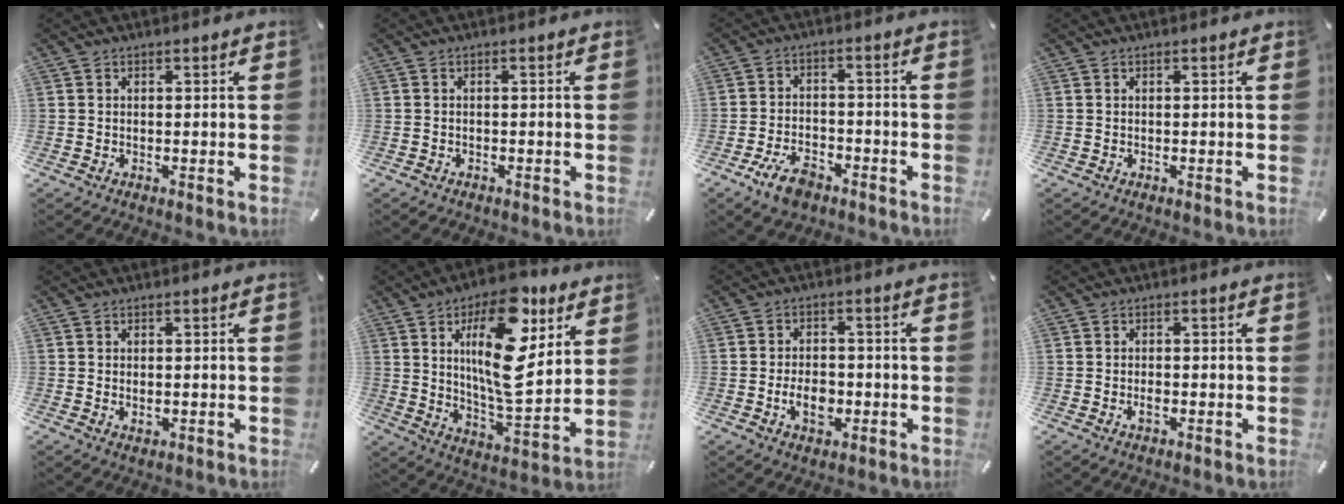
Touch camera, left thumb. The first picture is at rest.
{"total": 0.9, "force": [-0.8, 0.5, 0.2], "torque": [-0.005, 0.003, -0.017]}
{"total": 8.0, "force": [-4.8, 4.3, 4.6], "torque": [-0.092, 0.021, -0.087]}
{"total": 0.0}
{"total": 1.2, "force": [0.1, 0.9, 0.8], "torque": [-0.009, 0.000, 0.000]}
{"total": 20.1, "force": [7.6, 8.8, 16.4], "torque": [-0.294, -0.036, 0.115]}
{"total": 6.5, "force": [-1.8, 4.5, 4.4], "torque": [-0.086, 0.001, -0.033]}
{"total": 1.6, "force": [-0.5, 0.9, 1.2], "torque": [-0.024, 0.001, -0.010]}